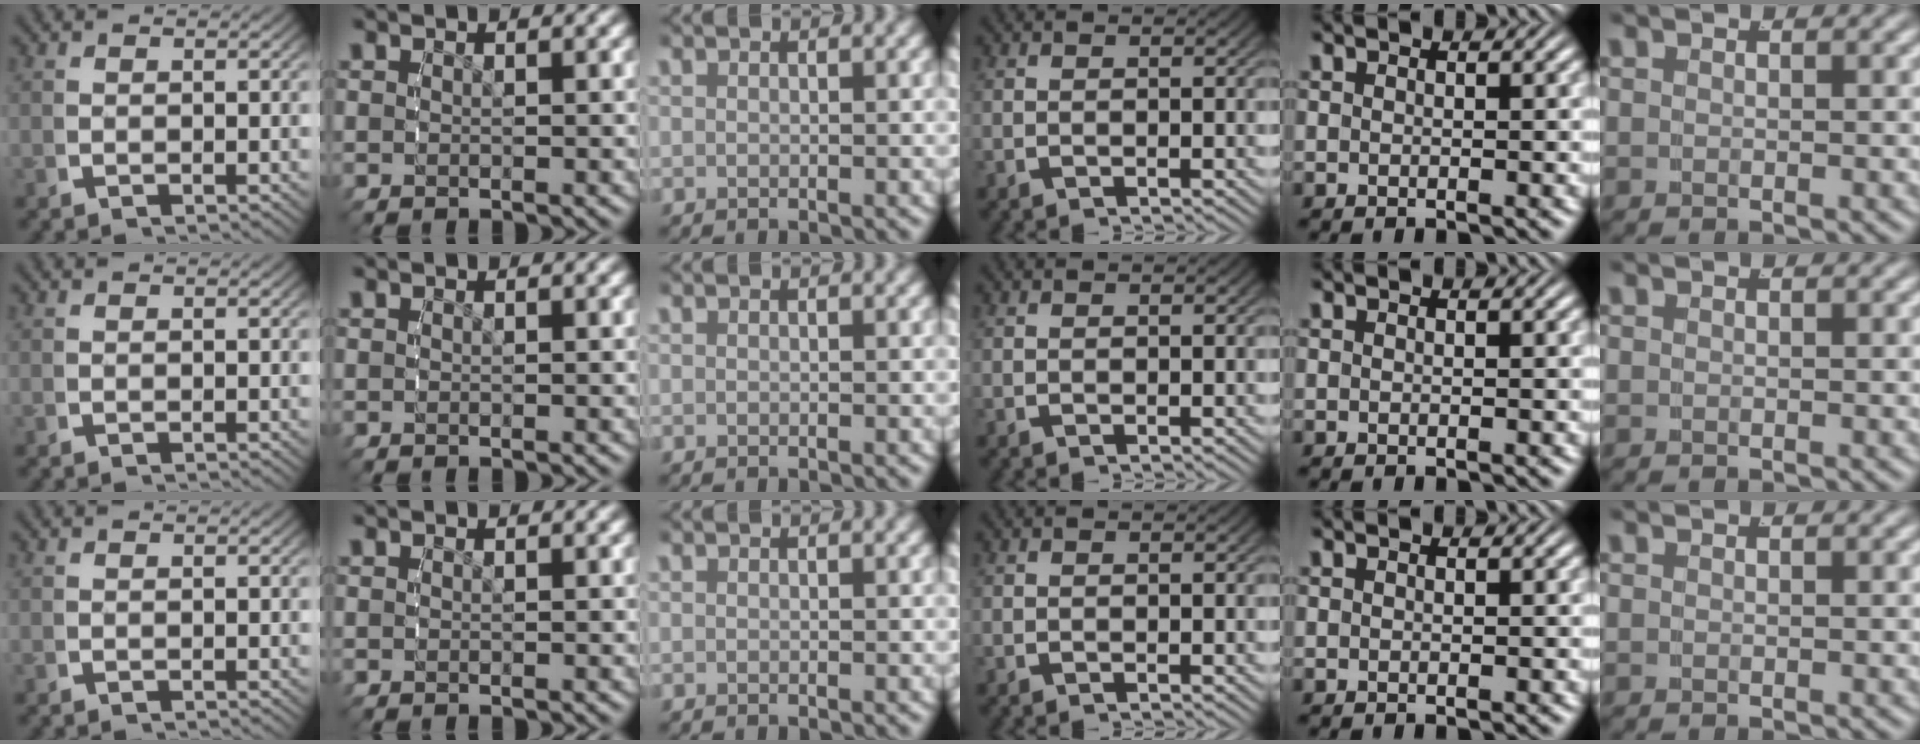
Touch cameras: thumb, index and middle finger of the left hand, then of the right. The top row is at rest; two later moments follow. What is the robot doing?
{"motion": "reach", "object": "jewelry box"}